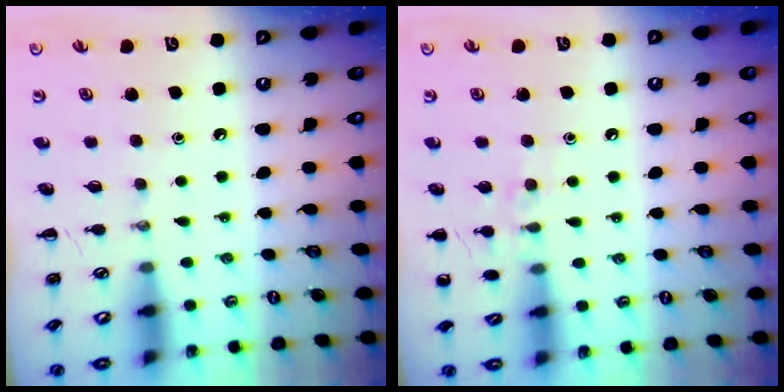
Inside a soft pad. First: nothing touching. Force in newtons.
{"total": 6.6, "press": 6.4, "slide": 1.5}